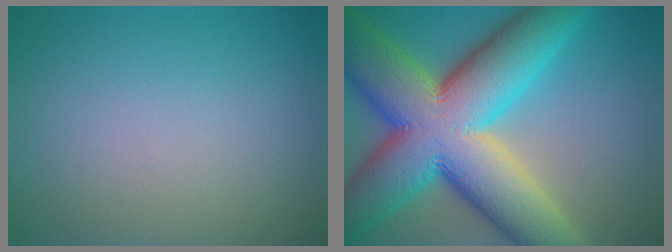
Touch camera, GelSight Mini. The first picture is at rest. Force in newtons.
{"total": 18.0, "press": 18.0, "slide": 0.7}